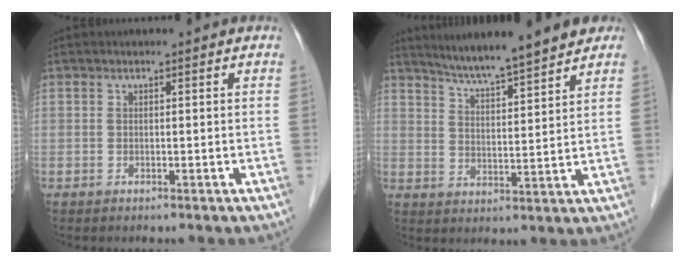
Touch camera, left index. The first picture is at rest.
{"total": 11.8, "force": [10.3, 0.7, 5.8], "torque": [-0.088, 0.016, 0.153]}